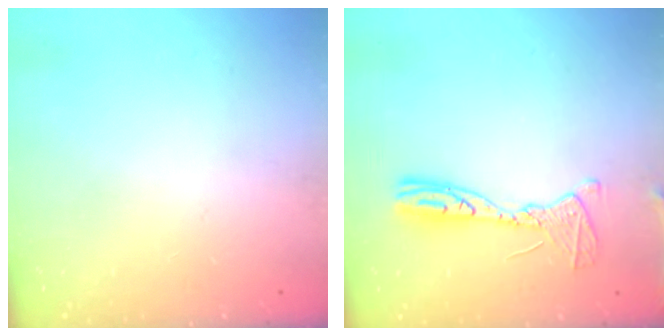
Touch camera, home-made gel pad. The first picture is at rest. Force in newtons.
{"total": 12.0, "press": 11.9, "slide": 1.1}